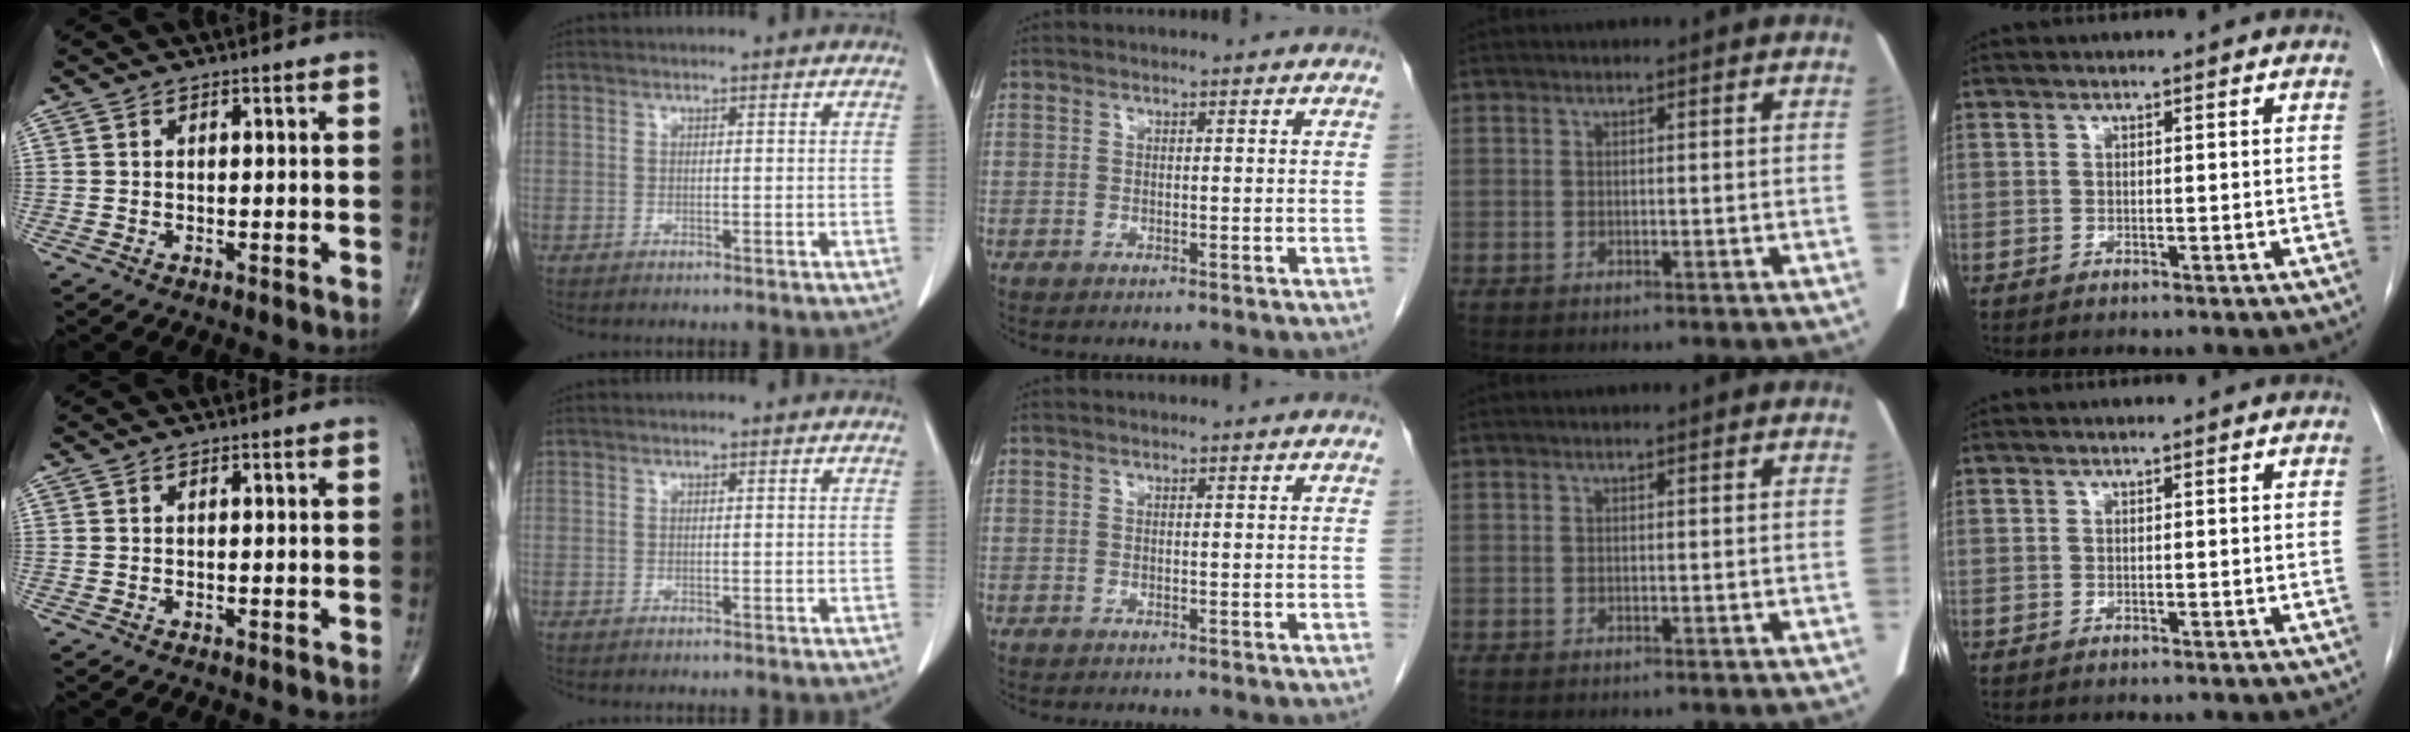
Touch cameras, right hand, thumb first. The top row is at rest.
{}